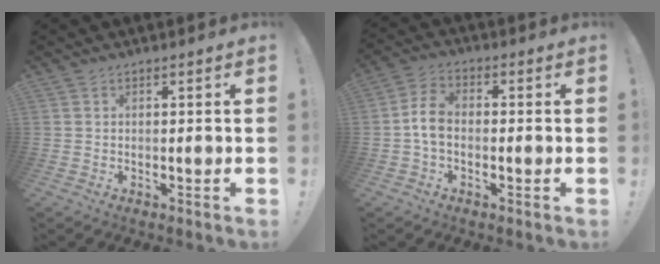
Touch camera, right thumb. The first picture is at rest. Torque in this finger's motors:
{"motor_torque": [0.26, 0.08, 0.04, 0.43, 0.01]}